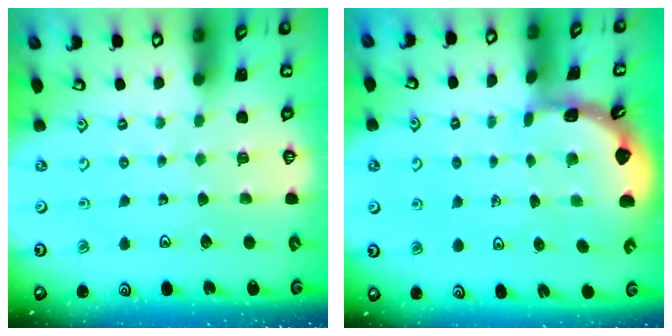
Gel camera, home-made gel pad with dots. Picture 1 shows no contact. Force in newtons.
{"total": 1.8, "press": 1.8, "slide": 0.2}